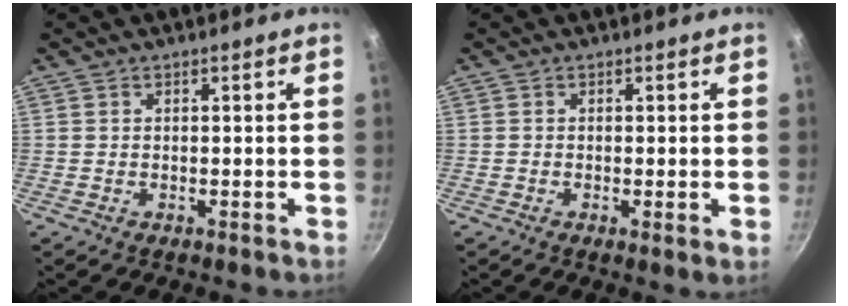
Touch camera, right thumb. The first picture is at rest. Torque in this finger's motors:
{"motor_torque": [-0.30, 0.35, -0.30, 0.20, -0.01]}